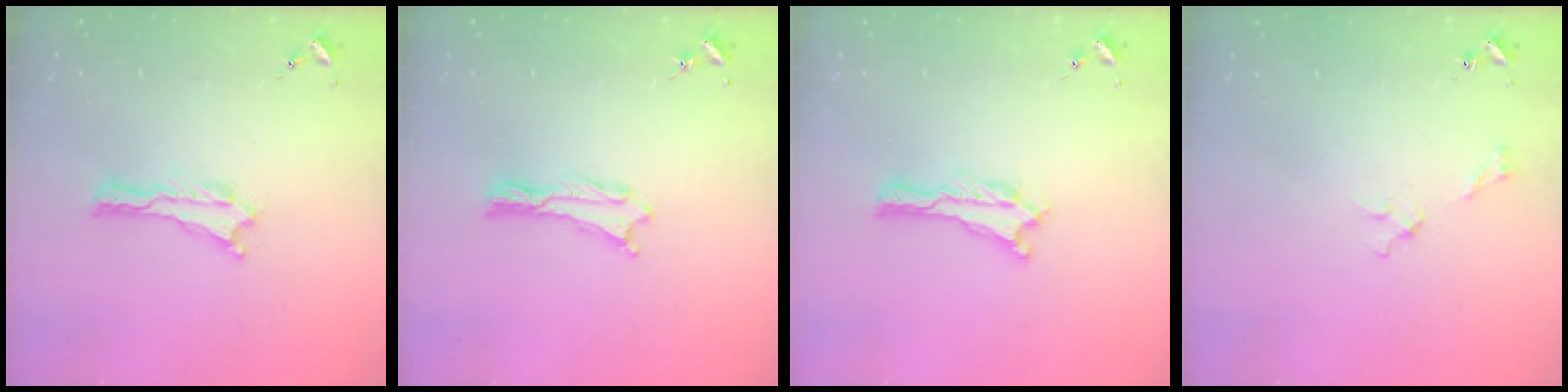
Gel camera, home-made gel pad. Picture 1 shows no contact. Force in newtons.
{"total": 0.0}
{"total": 0.0}
{"total": 2.7, "press": 2.6, "slide": 0.3}